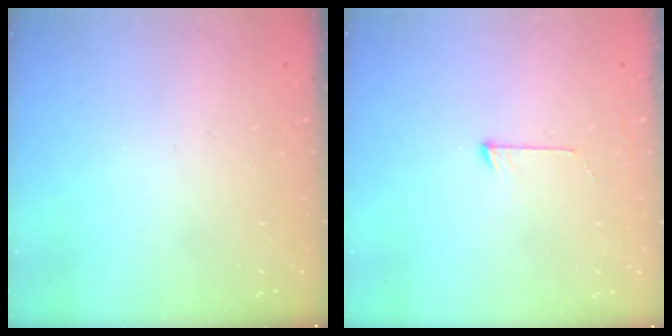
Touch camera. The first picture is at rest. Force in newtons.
{"total": 5.5, "press": 5.5, "slide": 0.5}